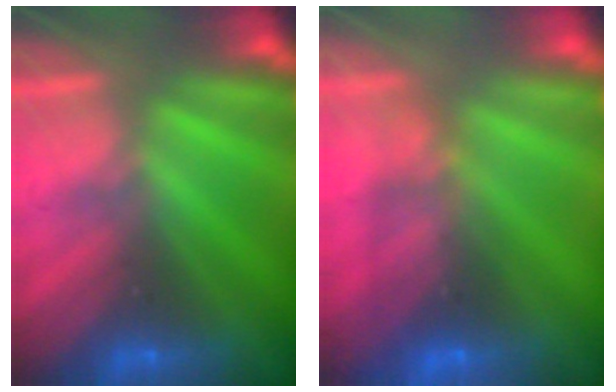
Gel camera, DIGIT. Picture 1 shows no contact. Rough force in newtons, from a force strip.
{"total": 9.8}